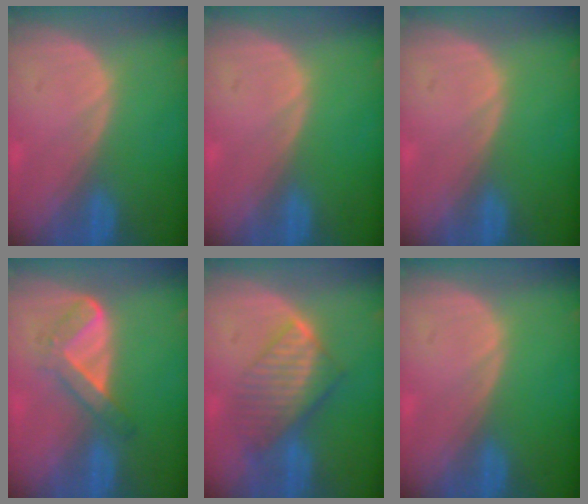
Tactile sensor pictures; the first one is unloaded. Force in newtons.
{"total": 0.0}
{"total": 0.0}
{"total": 5.7, "press": 4.8, "slide": 3.1}
{"total": 7.7, "press": 6.9, "slide": 3.5}
{"total": 0.0}